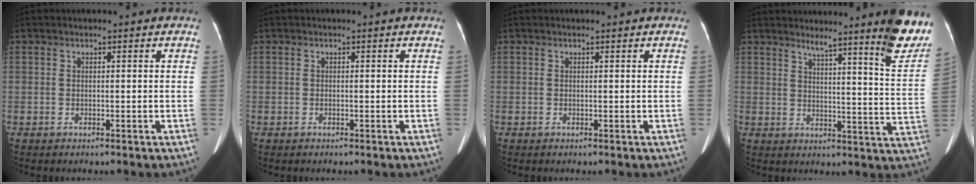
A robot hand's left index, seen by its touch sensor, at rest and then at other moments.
{"total": 0.0}
{"total": 0.6, "force": [0.6, 0.1, 0.2], "torque": [-0.010, 0.007, 0.009]}
{"total": 13.8, "force": [11.1, -0.5, 8.0], "torque": [-0.087, -0.045, 0.127]}